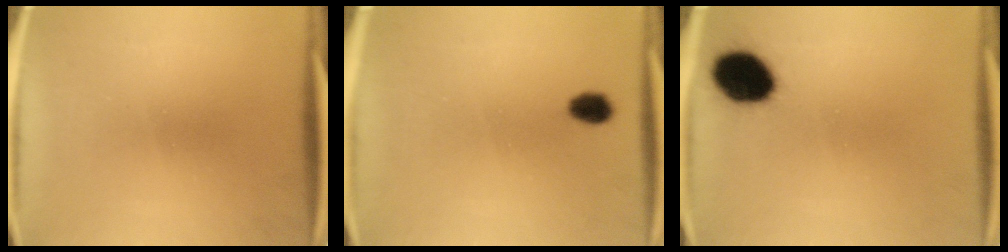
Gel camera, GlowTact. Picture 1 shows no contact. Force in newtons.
{"total": 3.2}
{"total": 12.0}